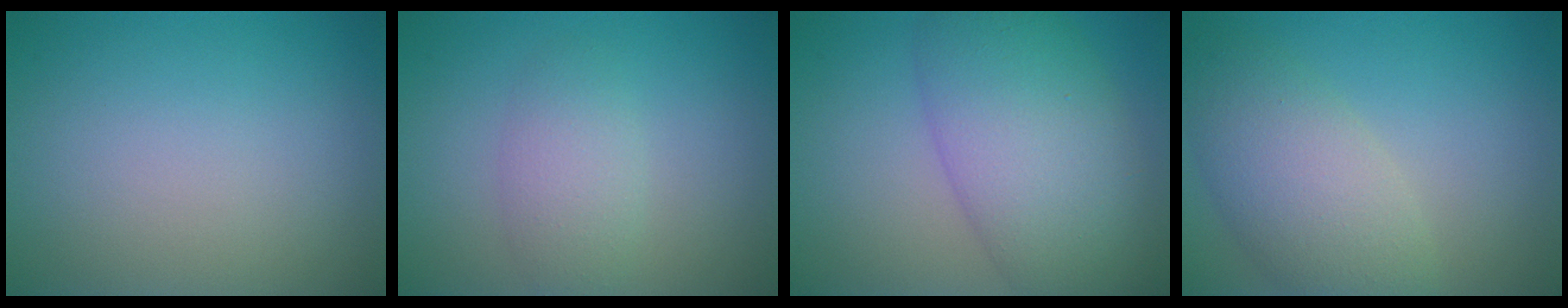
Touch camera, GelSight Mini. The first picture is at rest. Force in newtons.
{"total": 2.7, "press": 2.7, "slide": 0.1}
{"total": 8.9, "press": 8.9, "slide": 0.3}
{"total": 5.6, "press": 5.6, "slide": 0.5}